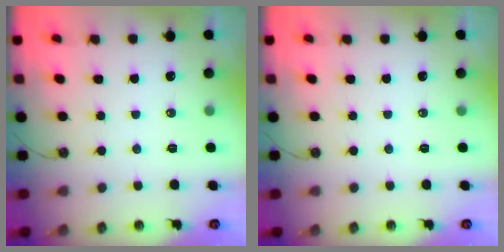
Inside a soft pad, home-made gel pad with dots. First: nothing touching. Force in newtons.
{"total": 0.0}